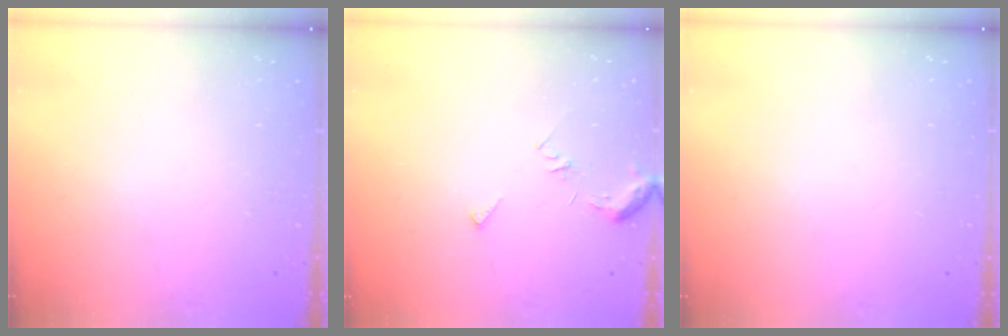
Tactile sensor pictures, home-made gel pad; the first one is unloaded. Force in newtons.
{"total": 5.8, "press": 5.8, "slide": 0.5}
{"total": 0.0}